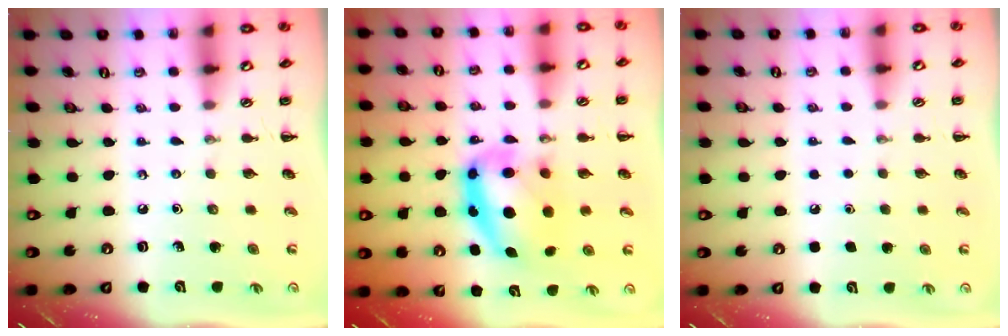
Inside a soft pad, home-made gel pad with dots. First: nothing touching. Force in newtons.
{"total": 11.0, "press": 10.8, "slide": 2.4}
{"total": 1.8, "press": 1.7, "slide": 0.1}